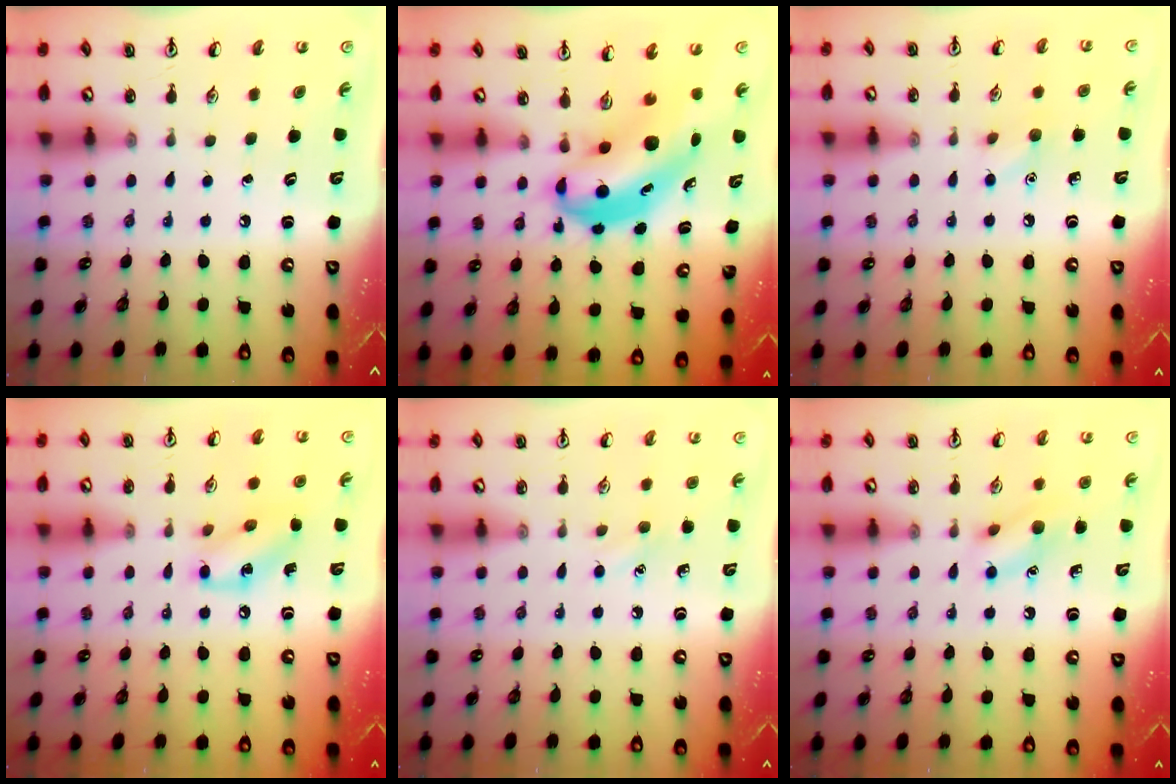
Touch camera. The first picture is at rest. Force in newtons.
{"total": 7.7, "press": 7.4, "slide": 1.9}
{"total": 5.8, "press": 5.6, "slide": 1.7}
{"total": 9.9, "press": 9.8, "slide": 1.3}
{"total": 5.1, "press": 4.8, "slide": 1.6}
{"total": 9.5, "press": 9.5, "slide": 0.8}